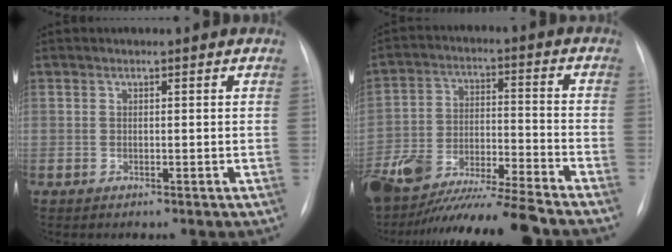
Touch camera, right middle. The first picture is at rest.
{"total": 20.3, "force": [-17.8, 0.5, 9.8], "torque": [-0.193, -0.030, -0.305]}